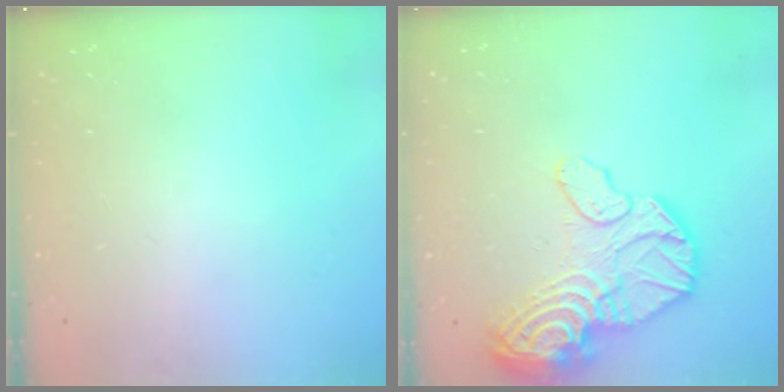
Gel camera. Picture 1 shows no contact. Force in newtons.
{"total": 20.9, "press": 20.8, "slide": 2.2}